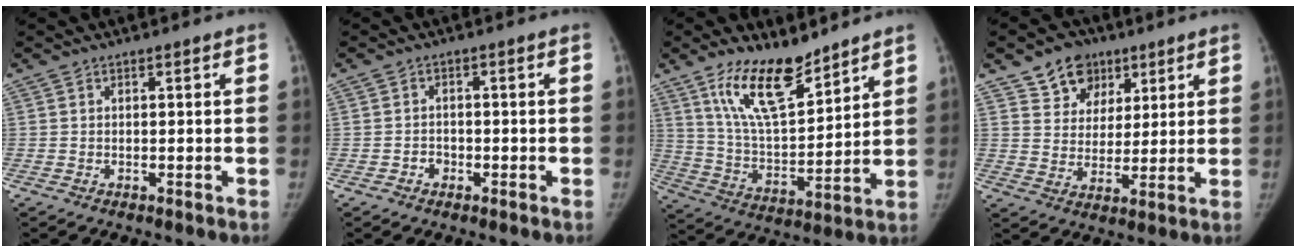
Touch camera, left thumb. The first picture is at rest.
{"total": 2.0, "force": [-1.0, 1.6, 0.5], "torque": [0.000, 0.010, -0.018]}
{"total": 14.8, "force": [10.4, 5.2, 9.1], "torque": [-0.135, -0.069, 0.203]}
{"total": 10.3, "force": [6.2, 7.8, 2.8], "torque": [-0.010, -0.028, 0.109]}